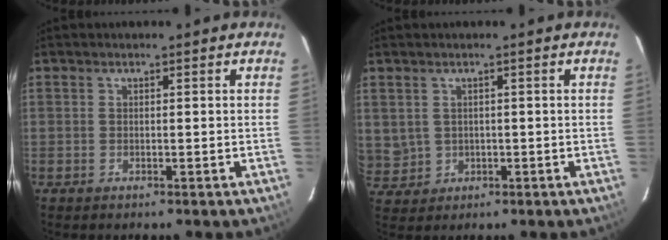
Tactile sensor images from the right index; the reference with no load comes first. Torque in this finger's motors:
{"motor_torque": [0.04, 0.13, 0.04, 0.01]}